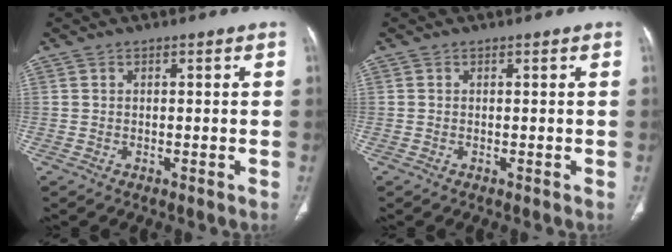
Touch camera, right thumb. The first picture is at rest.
{"total": 0.0}